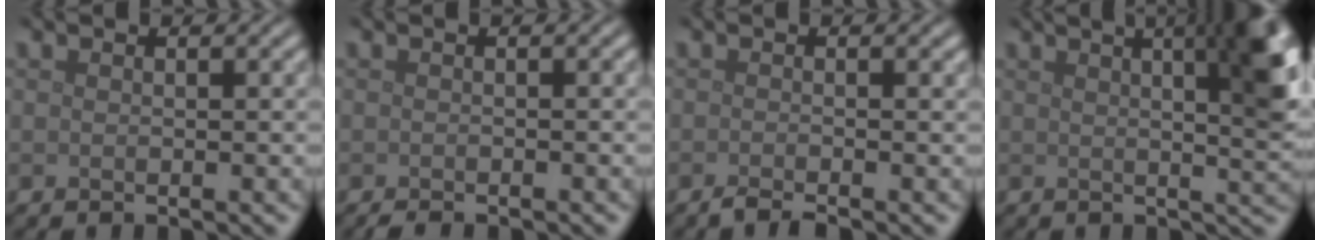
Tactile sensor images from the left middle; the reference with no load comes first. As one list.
[{"total": 1.1, "force": [-1.0, 0.2, 0.5], "torque": [-0.008, 0.000, -0.016]}, {"total": 1.6, "force": [-1.1, 0.3, 1.1], "torque": [-0.017, -0.001, -0.025]}, {"total": 11.8, "force": [3.9, 4.7, 10.1], "torque": [-0.079, 0.043, 0.035]}]